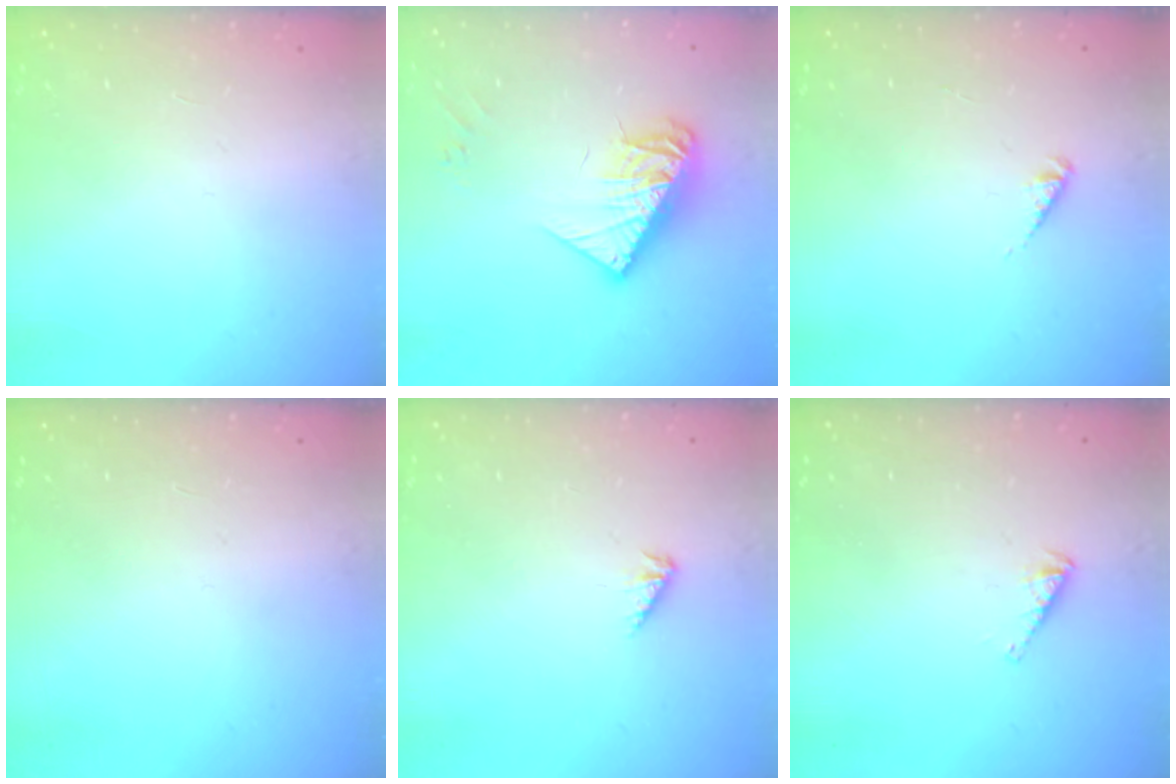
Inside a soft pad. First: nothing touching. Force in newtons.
{"total": 13.5, "press": 13.5, "slide": 1.0}
{"total": 2.5, "press": 2.5, "slide": 0.5}
{"total": 0.0}
{"total": 1.9, "press": 1.9, "slide": 0.3}
{"total": 2.9, "press": 2.9, "slide": 0.3}